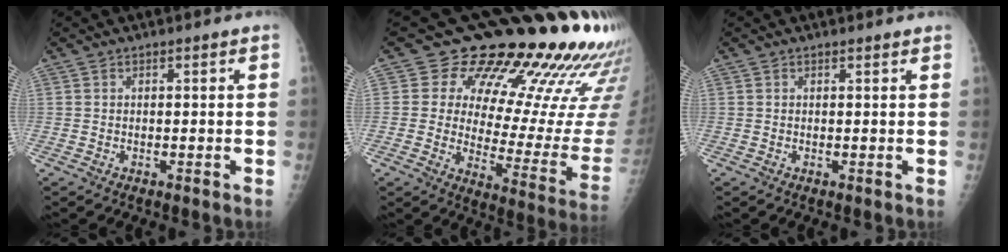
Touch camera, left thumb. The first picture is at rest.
{"total": 23.0, "force": [18.7, 7.5, 11.0], "torque": [-0.100, -0.151, 0.234]}
{"total": 0.6, "force": [0.6, 0.0, 0.1], "torque": [-0.005, -0.001, 0.008]}